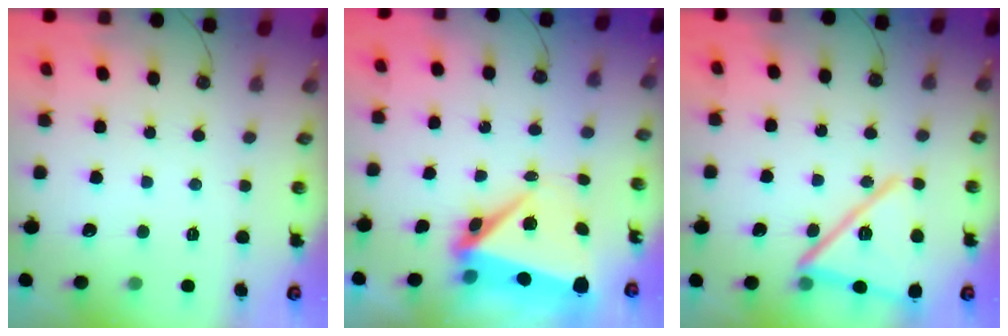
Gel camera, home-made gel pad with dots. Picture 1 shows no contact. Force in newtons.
{"total": 9.4, "press": 9.1, "slide": 2.2}
{"total": 17.8, "press": 17.7, "slide": 2.1}